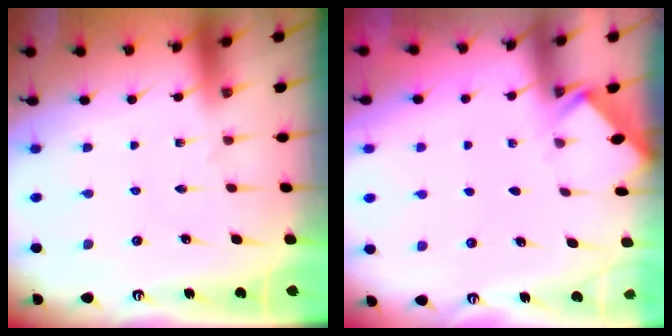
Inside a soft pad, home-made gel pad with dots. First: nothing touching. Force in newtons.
{"total": 2.5, "press": 2.4, "slide": 0.4}